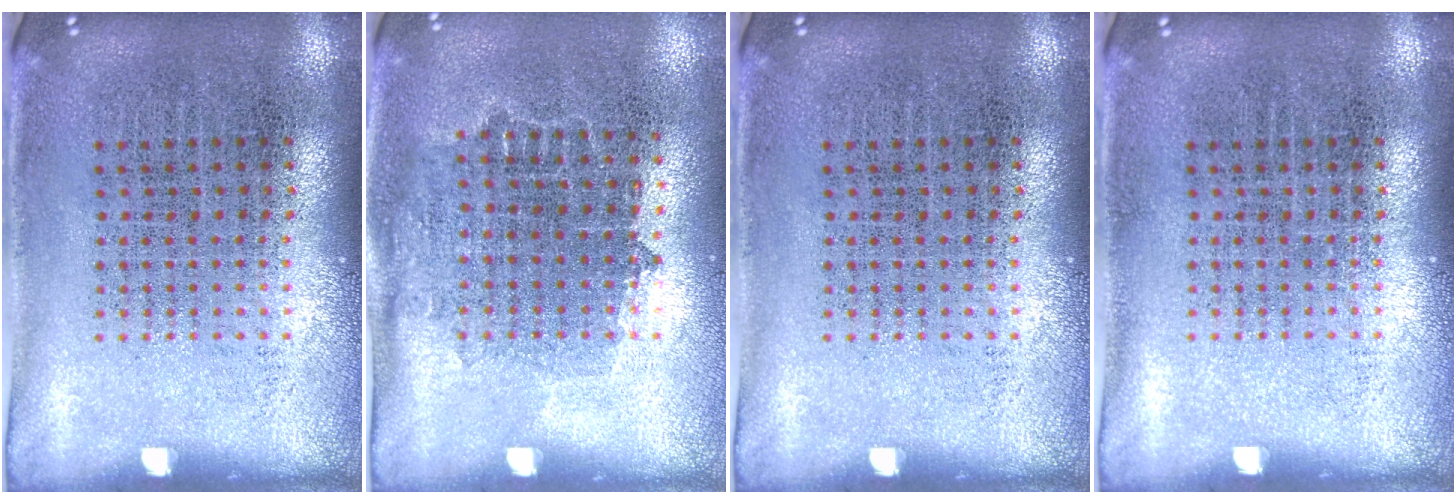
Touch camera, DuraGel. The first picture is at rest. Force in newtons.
{"total": 0.8, "press": 0.7, "slide": 0.3}
{"total": 0.0}
{"total": 0.0}